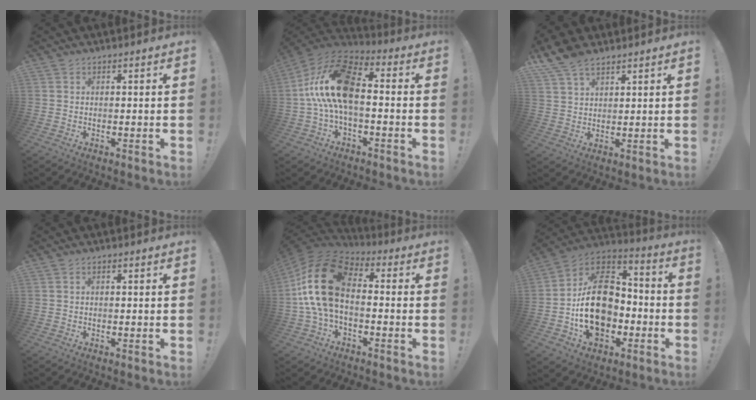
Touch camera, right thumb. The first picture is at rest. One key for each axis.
{"total": 17.8, "fx": 0.5, "fy": 8.8, "fz": 15.5, "tx": -0.297, "ty": 0.017, "tz": 0.012}
{"total": 8.1, "fx": 5.7, "fy": 3.9, "fz": 4.2, "tx": -0.074, "ty": -0.022, "tz": 0.112}
{"total": 0.7, "fx": -0.2, "fy": 0.4, "fz": 0.6, "tx": -0.018, "ty": 0.005, "tz": -0.002}
{"total": 18.1, "fx": 1.4, "fy": 10.5, "fz": 14.7, "tx": -0.289, "ty": 0.015, "tz": 0.031}
{"total": 22.5, "fx": -3.3, "fy": 16.3, "fz": 15.1, "tx": -0.251, "ty": 0.028, "tz": -0.041}